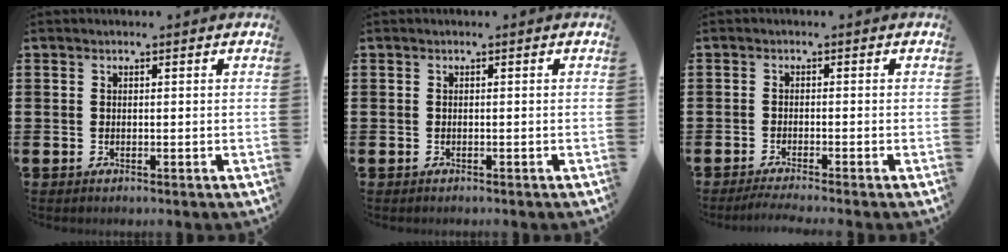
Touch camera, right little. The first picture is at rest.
{"total": 0.0}
{"total": 1.4, "force": [-1.1, 0.0, 0.9], "torque": [-0.013, 0.001, -0.021]}